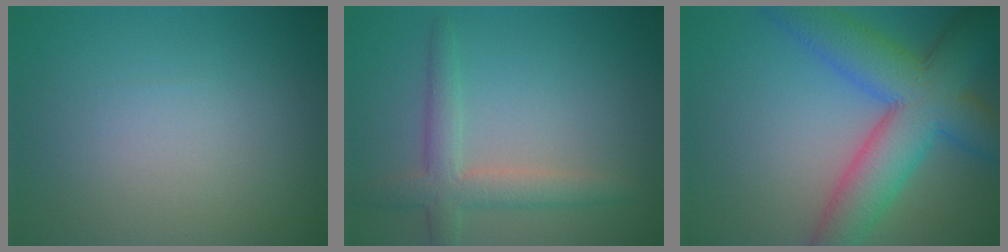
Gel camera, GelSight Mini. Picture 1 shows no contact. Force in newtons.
{"total": 3.7, "press": 3.7, "slide": 0.2}
{"total": 9.5, "press": 9.5, "slide": 0.3}